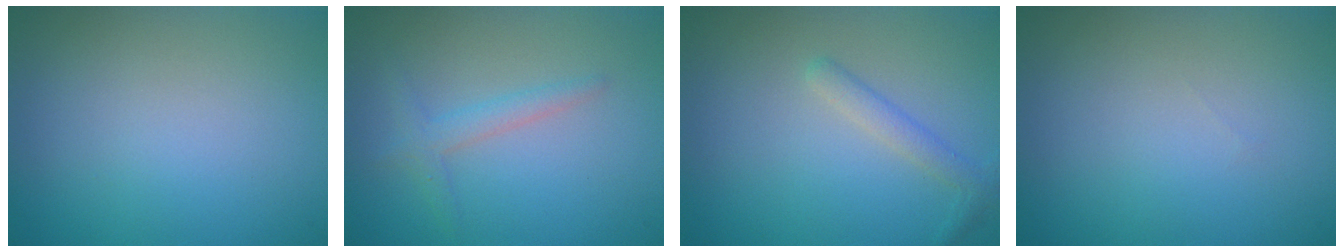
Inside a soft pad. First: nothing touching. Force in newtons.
{"total": 1.7, "press": 1.7, "slide": 0.1}
{"total": 1.7, "press": 1.7, "slide": 0.1}
{"total": 0.0}